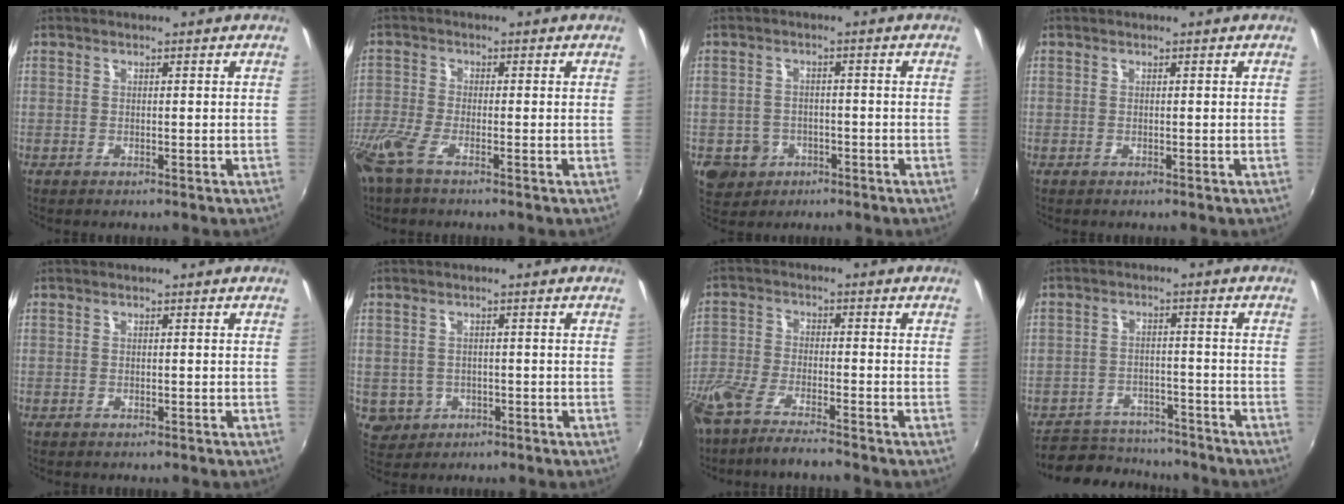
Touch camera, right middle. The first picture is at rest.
{"total": 7.2, "force": [-5.0, 1.5, 5.0], "torque": [-0.125, -0.029, -0.102]}
{"total": 6.3, "force": [-2.6, 5.5, 1.7], "torque": [-0.054, 0.005, -0.034]}
{"total": 0.0}
{"total": 0.0}
{"total": 4.3, "force": [-1.0, 4.0, 1.1], "torque": [-0.032, 0.000, -0.005]}
{"total": 9.9, "force": [-8.3, 1.3, 5.3], "torque": [-0.132, -0.028, -0.155]}
{"total": 12.0, "force": [-10.3, 5.3, 3.1], "torque": [-0.086, 0.015, -0.143]}